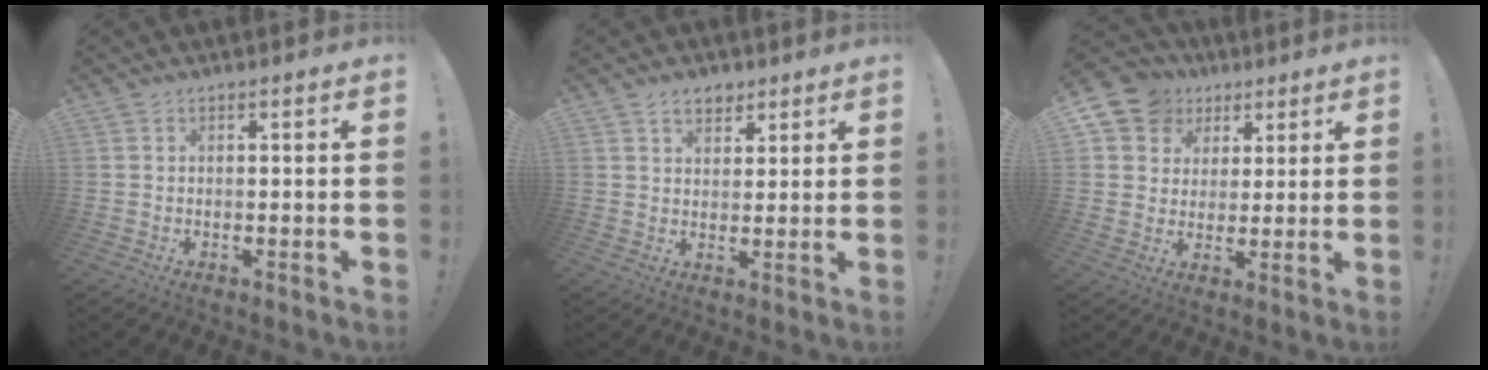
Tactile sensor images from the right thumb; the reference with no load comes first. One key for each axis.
{"total": 5.3, "fx": 3.4, "fy": 3.5, "fz": 2.0, "tx": -0.027, "ty": -0.010, "tz": 0.061}
{"total": 10.2, "fx": 4.7, "fy": 8.6, "fz": 2.6, "tx": -0.044, "ty": -0.025, "tz": 0.095}